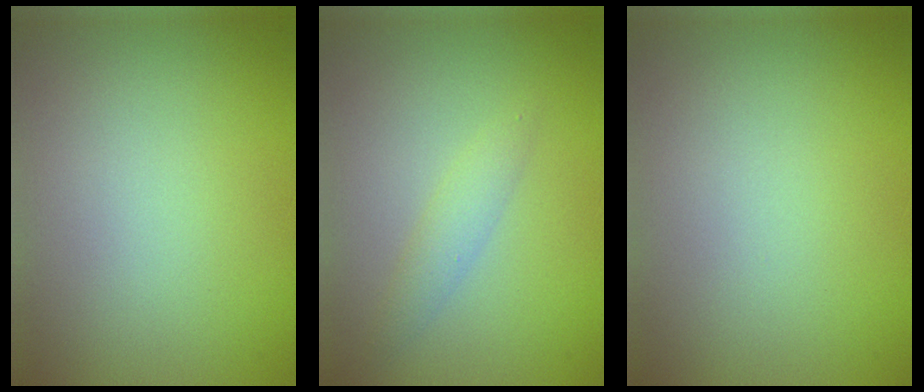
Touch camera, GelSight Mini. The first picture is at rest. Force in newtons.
{"total": 1.6, "press": 1.6, "slide": 0.0}
{"total": 0.0}